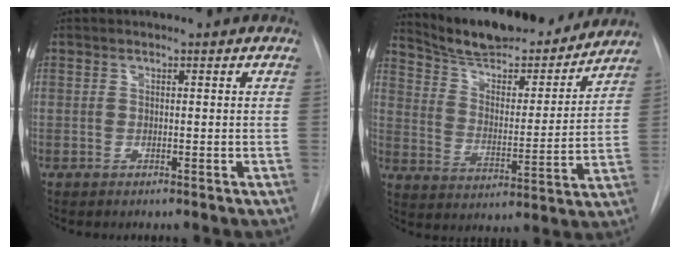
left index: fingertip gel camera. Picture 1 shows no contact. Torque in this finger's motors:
{"motor_torque": [-0.06, -0.53, 0.55, 0.10]}